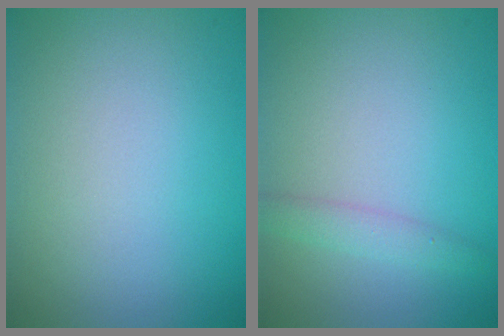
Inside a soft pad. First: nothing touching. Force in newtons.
{"total": 1.7, "press": 1.7, "slide": 0.1}